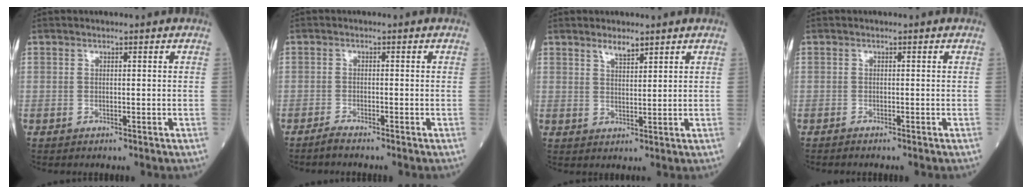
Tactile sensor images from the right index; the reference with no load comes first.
{"total": 1.7, "force": [-1.5, -0.2, 0.6], "torque": [-0.018, -0.002, -0.032]}
{"total": 2.7, "force": [2.2, 0.6, 1.5], "torque": [-0.031, -0.003, 0.040]}
{"total": 1.1, "force": [-1.0, -0.1, 0.4], "torque": [-0.006, 0.001, -0.015]}